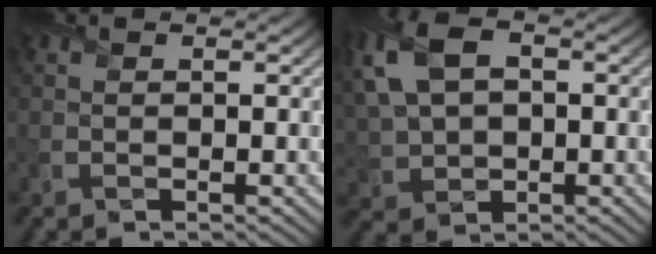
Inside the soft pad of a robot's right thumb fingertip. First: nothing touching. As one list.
[{"total": 11.1, "force": [2.7, 7.2, 8.0], "torque": [-0.214, 0.014, 0.050]}]